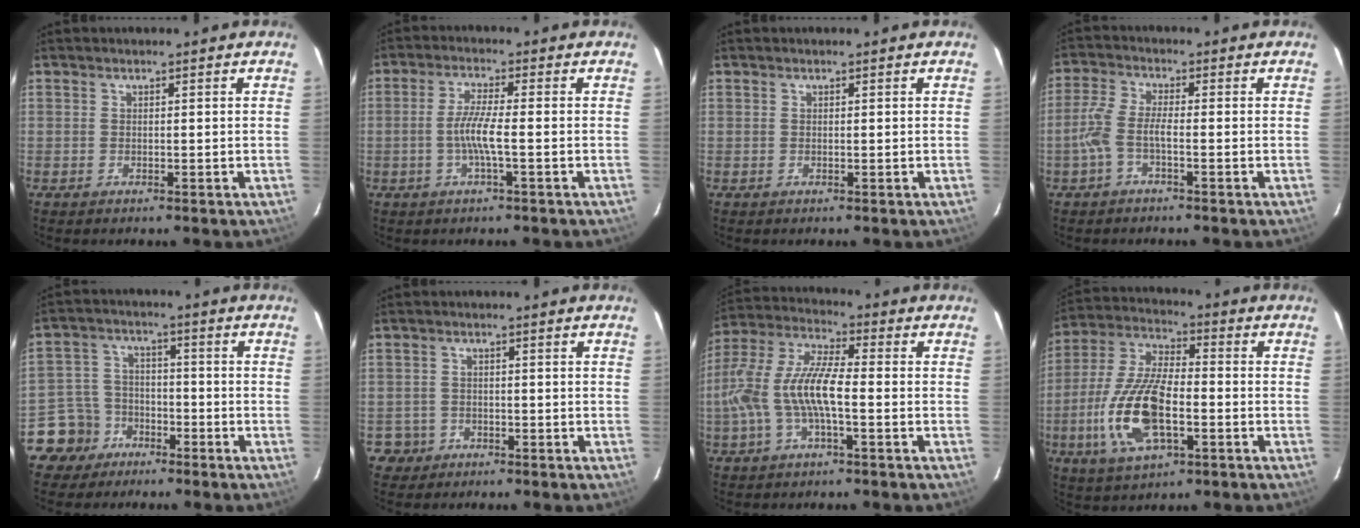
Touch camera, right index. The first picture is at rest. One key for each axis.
{"total": 5.1, "fx": -1.4, "fy": -0.2, "fz": 4.9, "tx": -0.102, "ty": 0.000, "tz": -0.028}
{"total": 0.0}
{"total": 4.7, "fx": -1.8, "fy": 1.0, "fz": 4.2, "tx": -0.102, "ty": 0.006, "tz": -0.039}
{"total": 8.2, "fx": -5.1, "fy": 6.3, "fz": 0.9, "tx": -0.044, "ty": 0.028, "tz": -0.089}
{"total": 3.9, "fx": -1.8, "fy": 3.4, "fz": 0.3, "tx": -0.024, "ty": 0.017, "tz": -0.029}
{"total": 13.3, "fx": -2.8, "fy": 3.6, "fz": 12.5, "tx": -0.260, "ty": 0.003, "tz": -0.055}
{"total": 16.5, "fx": -4.7, "fy": 6.8, "fz": 14.3, "tx": -0.310, "ty": -0.006, "tz": -0.088}